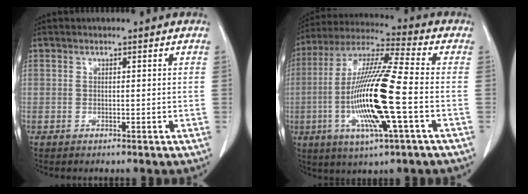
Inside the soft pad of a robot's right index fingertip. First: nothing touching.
{"total": 17.5, "force": [-3.7, 0.8, 17.1], "torque": [-0.348, -0.011, -0.075]}